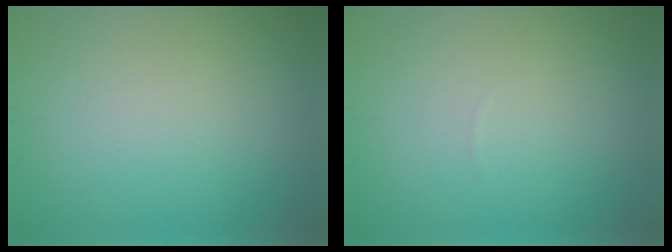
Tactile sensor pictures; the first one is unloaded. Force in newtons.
{"total": 0.0}